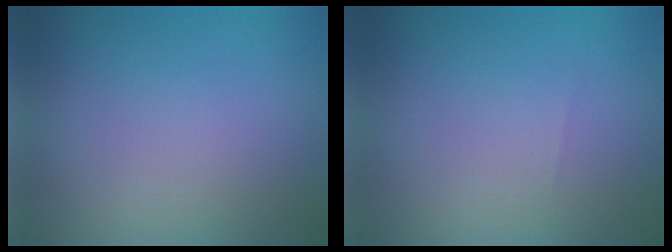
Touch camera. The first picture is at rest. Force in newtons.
{"total": 0.0}